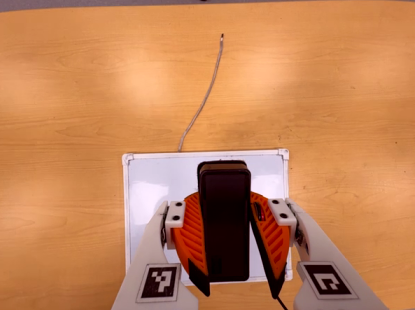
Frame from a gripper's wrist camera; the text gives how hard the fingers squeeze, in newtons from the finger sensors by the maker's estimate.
{"total": 7.8, "left": 7.7, "right": 8.0}